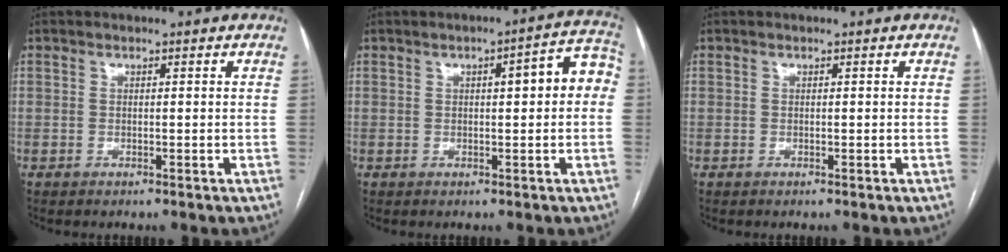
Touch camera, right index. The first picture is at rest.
{"total": 6.9, "force": [0.7, 1.6, 6.7], "torque": [-0.080, 0.030, 0.005]}
{"total": 0.0}